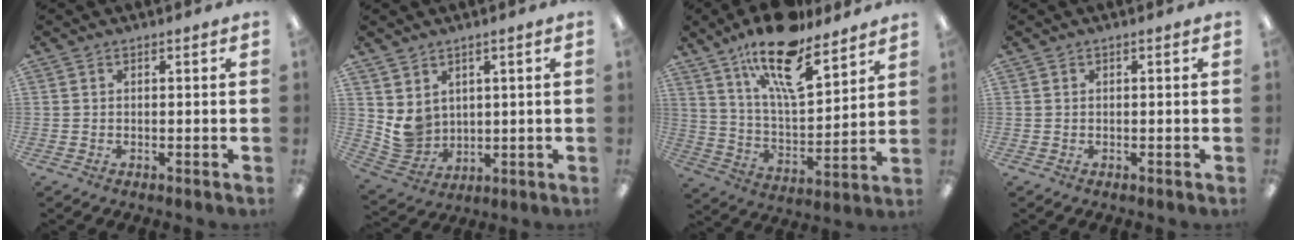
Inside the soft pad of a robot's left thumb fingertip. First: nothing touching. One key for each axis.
{"total": 6.5, "fx": 2.7, "fy": 5.7, "fz": 1.6, "tx": -0.041, "ty": -0.018, "tz": 0.059}
{"total": 19.4, "fx": 13.6, "fy": 7.0, "fz": 11.9, "tx": -0.194, "ty": -0.077, "tz": 0.230}
{"total": 0.0}